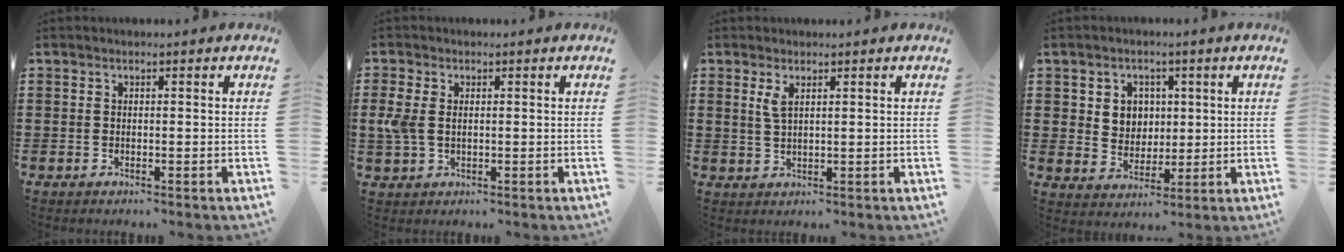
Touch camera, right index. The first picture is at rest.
{"total": 3.2, "force": [0.5, 2.0, 2.5], "torque": [-0.066, 0.002, 0.004]}
{"total": 2.4, "force": [1.2, 0.7, 1.9], "torque": [-0.041, 0.004, 0.021]}
{"total": 4.9, "force": [1.4, 4.5, 1.4], "torque": [-0.041, 0.011, 0.022]}